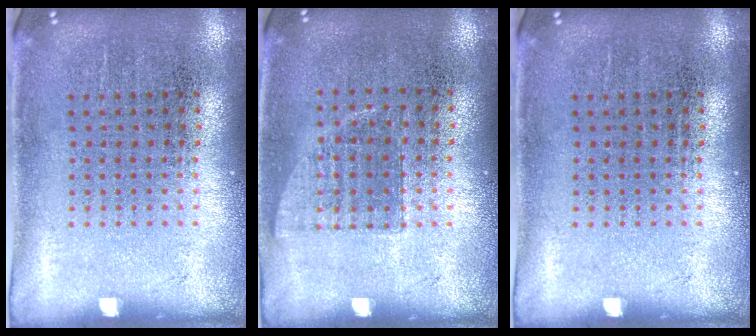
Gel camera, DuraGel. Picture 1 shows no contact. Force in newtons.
{"total": 0.7, "press": 0.6, "slide": 0.2}
{"total": 0.0}